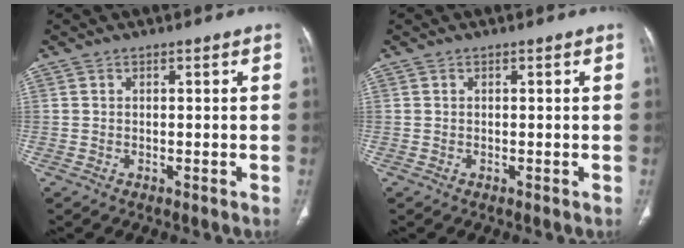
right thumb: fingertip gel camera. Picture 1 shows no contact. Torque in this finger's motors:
{"motor_torque": [0.80, 0.80, -0.19, -0.18, 0.00]}